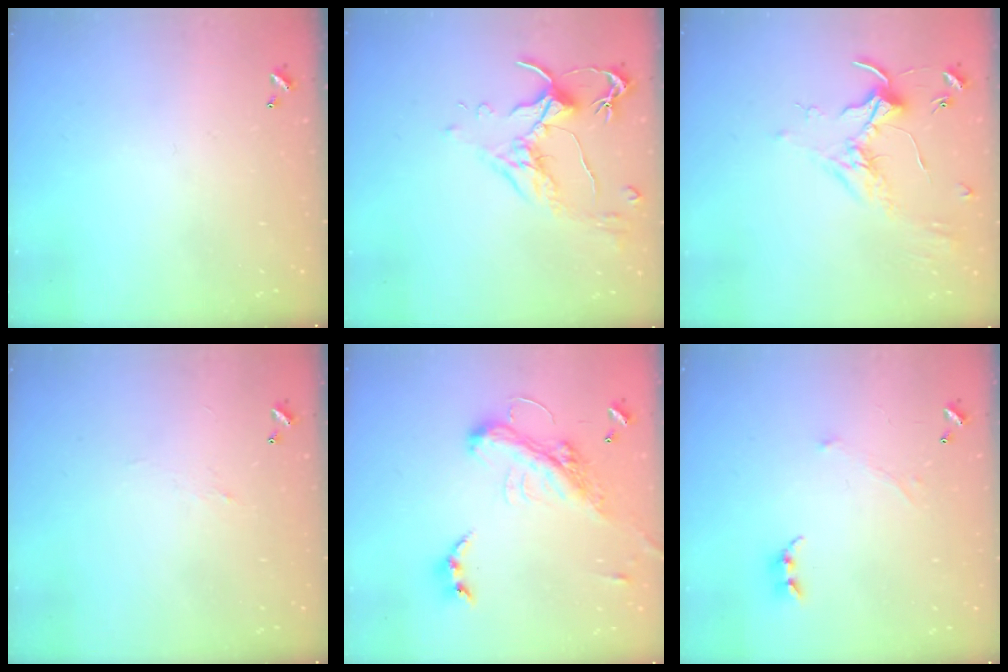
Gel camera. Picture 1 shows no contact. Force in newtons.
{"total": 1.4, "press": 1.3, "slide": 0.6}
{"total": 1.8, "press": 1.8, "slide": 0.4}
{"total": 2.4, "press": 2.3, "slide": 0.7}
{"total": 6.2, "press": 6.0, "slide": 1.6}
{"total": 0.7, "press": 0.4, "slide": 0.5}